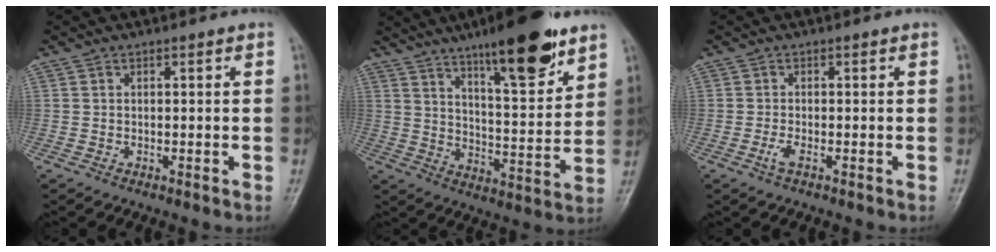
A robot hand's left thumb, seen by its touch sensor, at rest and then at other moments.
{"total": 17.2, "force": [11.2, 4.3, 12.4], "torque": [-0.162, -0.064, 0.179]}
{"total": 1.6, "force": [-0.7, 0.4, 1.4], "torque": [-0.036, -0.003, -0.018]}